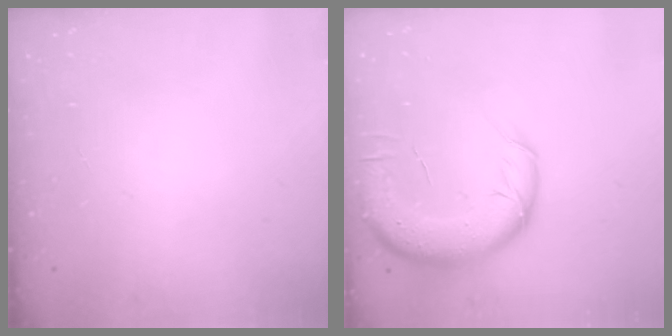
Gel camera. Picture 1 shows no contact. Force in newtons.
{"total": 14.6, "press": 14.3, "slide": 3.1}